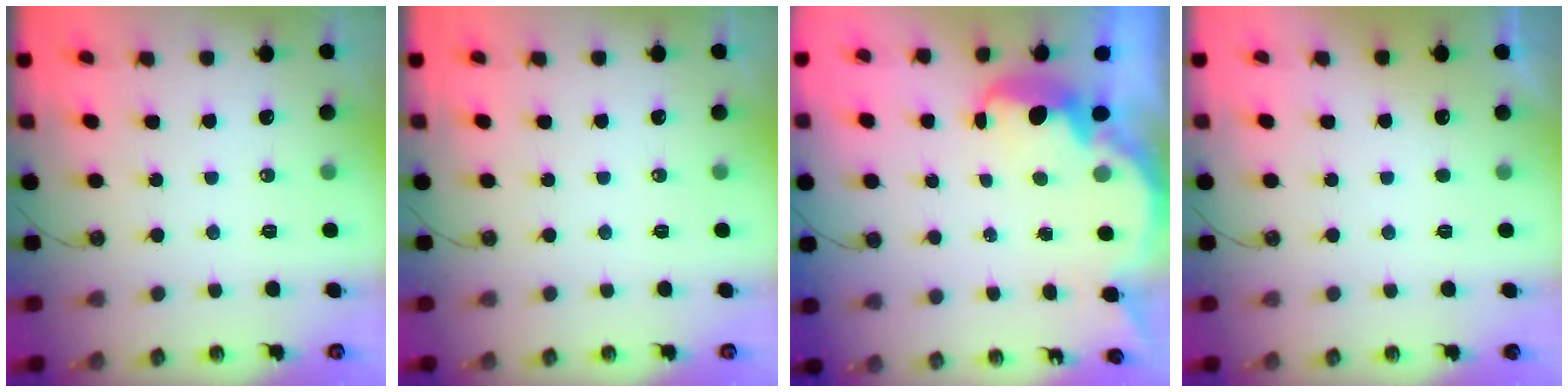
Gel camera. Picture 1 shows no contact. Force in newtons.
{"total": 0.0}
{"total": 3.7, "press": 3.7, "slide": 0.5}
{"total": 0.0}